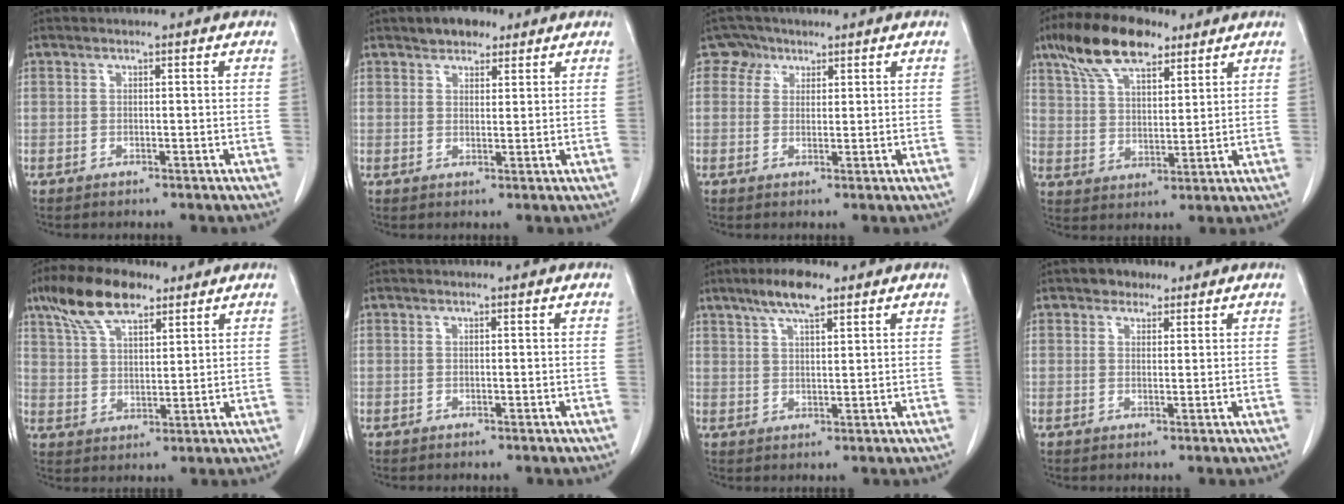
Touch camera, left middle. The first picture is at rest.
{"total": 4.5, "force": [3.3, 2.2, 2.0], "torque": [-0.032, 0.010, 0.057]}
{"total": 2.7, "force": [1.7, 2.0, -0.2], "torque": [0.007, 0.002, 0.025]}
{"total": 12.4, "force": [8.6, 4.7, 7.5], "torque": [-0.143, 0.023, 0.158]}
{"total": 10.1, "force": [7.0, 3.9, 6.1], "torque": [-0.124, 0.021, 0.135]}
{"total": 0.0}
{"total": 6.1, "force": [4.3, 1.2, 4.2], "torque": [-0.085, 0.007, 0.076]}
{"total": 2.6, "force": [1.8, 1.7, 0.7], "torque": [-0.012, 0.006, 0.026]}